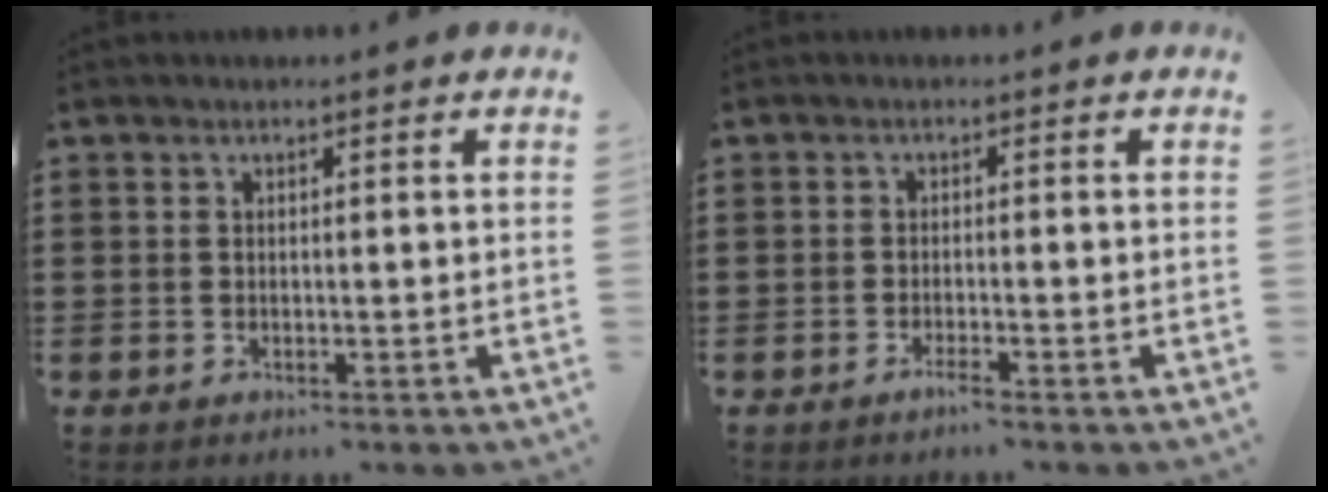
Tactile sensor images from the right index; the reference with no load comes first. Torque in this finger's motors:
{"motor_torque": [1.09, 1.05, -0.01, 0.01]}